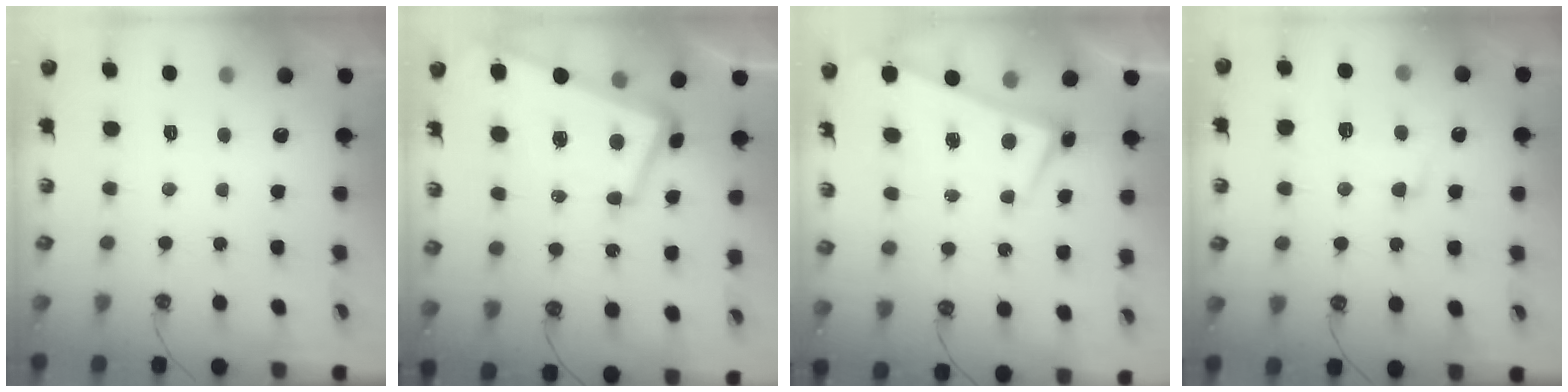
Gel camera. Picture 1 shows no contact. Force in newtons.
{"total": 2.3, "press": 2.0, "slide": 1.0}
{"total": 1.0, "press": 0.8, "slide": 0.5}
{"total": 3.9, "press": 3.6, "slide": 1.3}